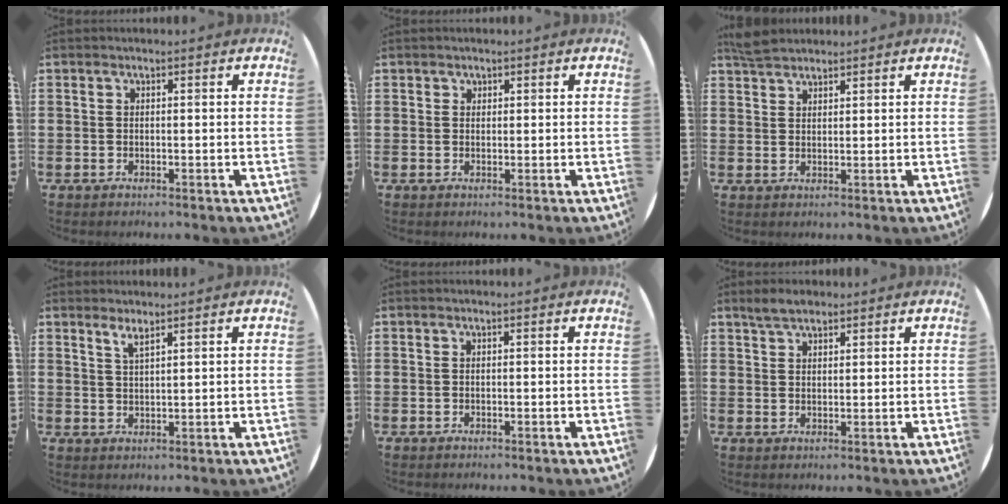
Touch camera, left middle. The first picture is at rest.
{"total": 0.6, "force": [0.5, 0.4, 0.0], "torque": [0.006, 0.000, 0.008]}
{"total": 3.1, "force": [2.8, 0.9, 0.8], "torque": [-0.014, 0.000, 0.053]}
{"total": 2.3, "force": [1.9, 0.0, 1.2], "torque": [-0.026, -0.001, 0.035]}
{"total": 0.0}
{"total": 3.0, "force": [2.5, 1.1, 1.2], "torque": [-0.019, 0.003, 0.046]}